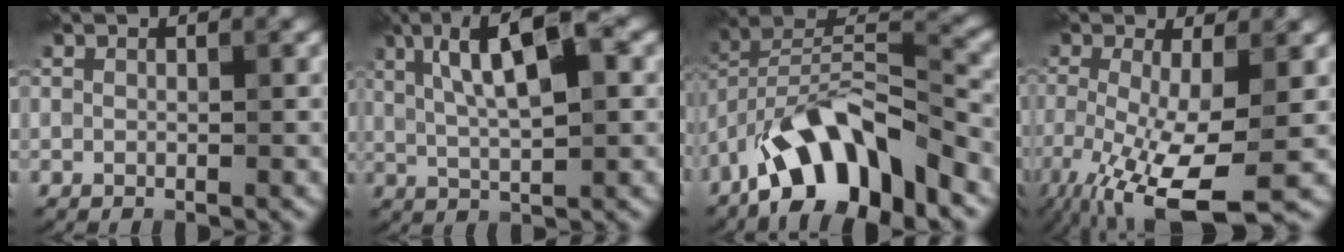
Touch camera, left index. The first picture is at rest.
{"total": 8.3, "force": [2.6, 2.2, 7.6], "torque": [-0.128, 0.015, 0.041]}
{"total": 10.4, "force": [-6.4, 3.4, 7.5], "torque": [-0.125, 0.018, -0.121]}
{"total": 9.5, "force": [-4.1, 2.5, 8.2], "torque": [-0.166, -0.029, -0.069]}